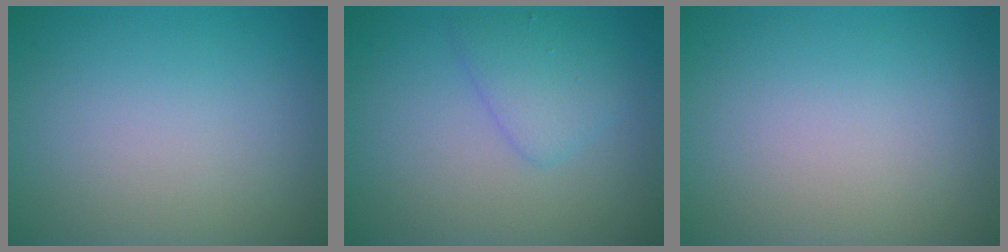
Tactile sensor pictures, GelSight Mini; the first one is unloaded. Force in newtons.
{"total": 2.6, "press": 2.6, "slide": 0.1}
{"total": 0.0}